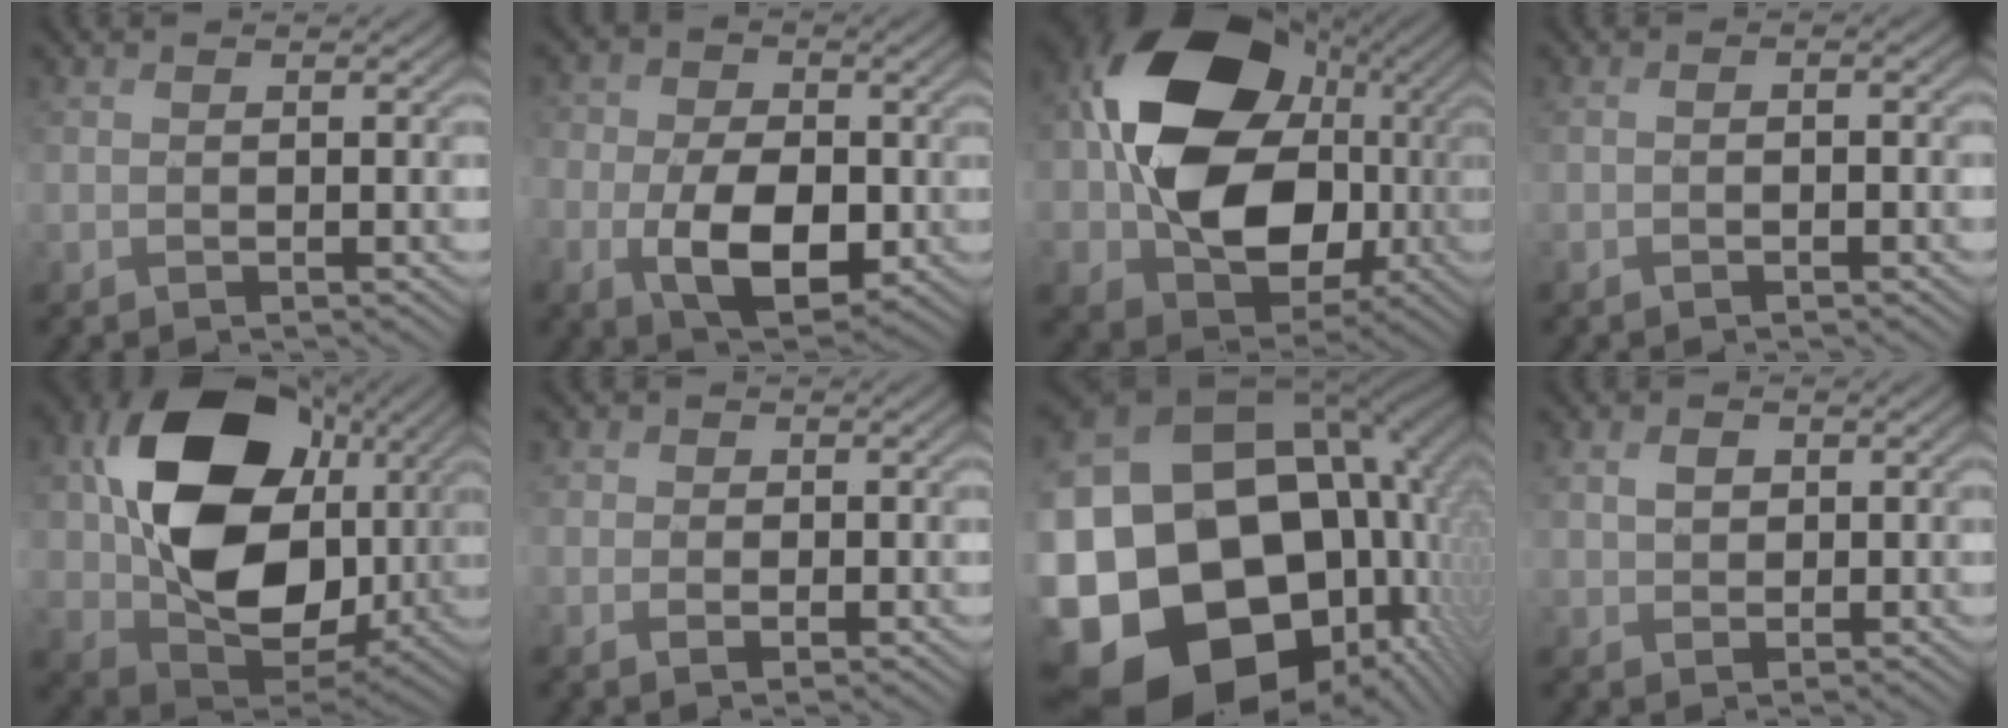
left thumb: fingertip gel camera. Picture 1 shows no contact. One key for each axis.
{"total": 10.7, "fx": -2.7, "fy": 7.3, "fz": 7.4, "tx": -0.151, "ty": -0.024, "tz": -0.046}
{"total": 18.5, "fx": 0.8, "fy": 14.5, "fz": 11.5, "tx": -0.209, "ty": -0.015, "tz": 0.020}
{"total": 1.4, "fx": -0.5, "fy": 0.3, "fz": 1.2, "tx": -0.023, "ty": 0.001, "tz": -0.011}
{"total": 18.0, "fx": 3.3, "fy": 13.4, "fz": 11.5, "tx": -0.232, "ty": -0.015, "tz": 0.074}
{"total": 2.6, "fx": -0.1, "fy": 2.3, "fz": 1.3, "tx": -0.019, "ty": -0.002, "tz": -0.006}
{"total": 24.5, "fx": -7.6, "fy": 18.9, "fz": 13.6, "tx": -0.298, "ty": -0.053, "tz": -0.110}
{"total": 2.4, "fx": 0.8, "fy": 1.8, "fz": 1.4, "tx": -0.031, "ty": 0.002, "tz": 0.014}